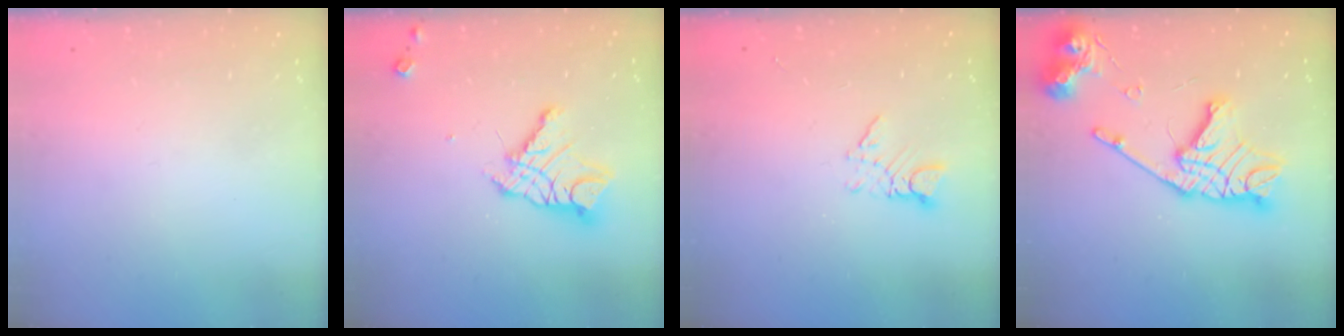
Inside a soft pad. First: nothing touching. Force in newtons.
{"total": 14.0, "press": 14.0, "slide": 1.4}
{"total": 3.5, "press": 3.5, "slide": 0.4}
{"total": 22.2, "press": 22.1, "slide": 1.9}